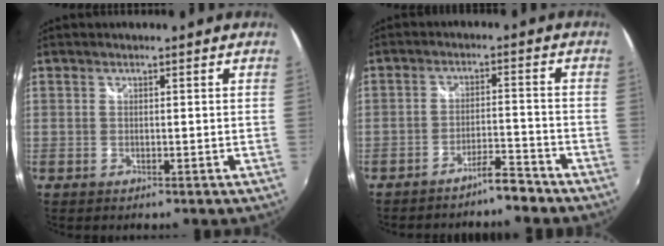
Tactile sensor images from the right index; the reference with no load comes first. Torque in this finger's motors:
{"motor_torque": [0.11, -0.12, 0.09, 0.00]}